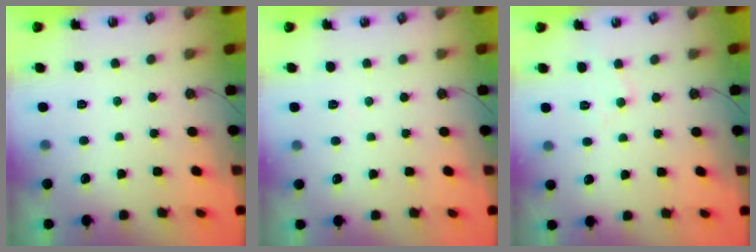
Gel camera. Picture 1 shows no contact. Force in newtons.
{"total": 2.6, "press": 2.5, "slide": 0.5}
{"total": 5.3, "press": 5.3, "slide": 0.8}